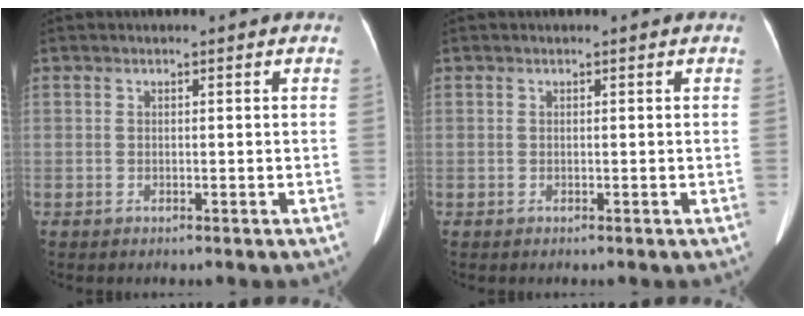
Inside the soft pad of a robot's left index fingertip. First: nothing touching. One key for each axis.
{"total": 0.0}